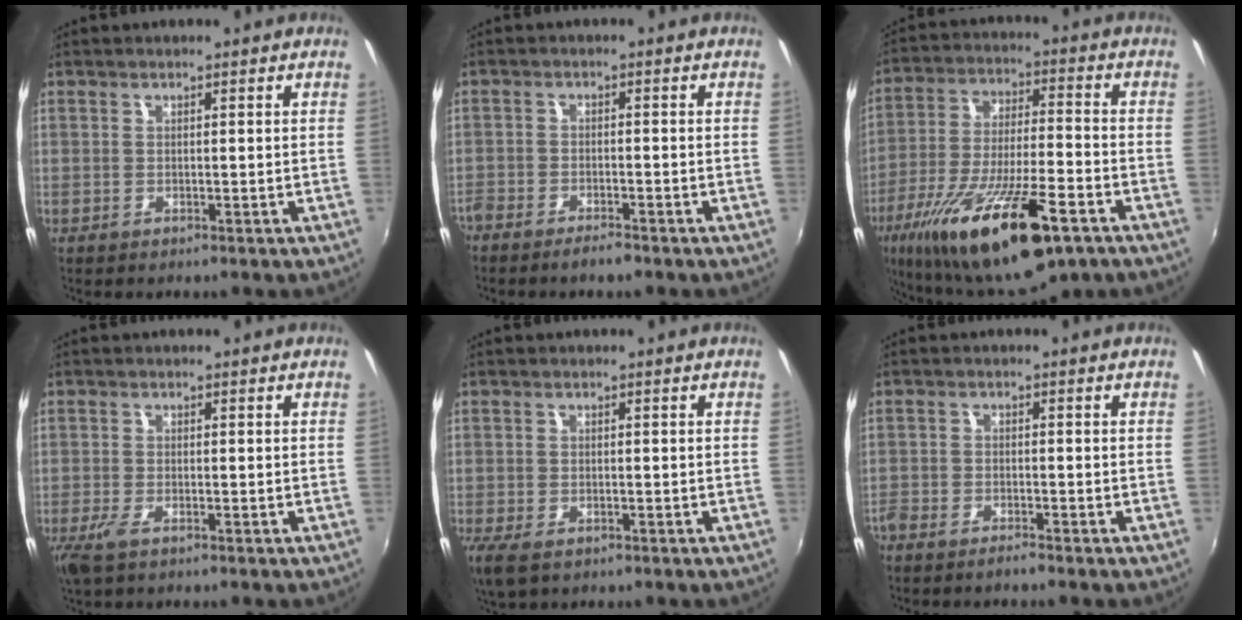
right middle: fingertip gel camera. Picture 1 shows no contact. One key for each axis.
{"total": 5.5, "fx": -4.6, "fy": 1.7, "fz": 2.4, "tx": -0.073, "ty": -0.011, "tz": -0.084}
{"total": 24.7, "fx": -14.7, "fy": 6.9, "fz": 18.6, "tx": -0.357, "ty": -0.056, "tz": -0.242}
{"total": 3.0, "fx": -1.9, "fy": 0.8, "fz": 2.2, "tx": -0.051, "ty": -0.010, "tz": -0.038}
{"total": 4.9, "fx": -3.0, "fy": 2.1, "fz": 3.2, "tx": -0.075, "ty": -0.021, "tz": -0.054}
{"total": 4.1, "fx": -3.7, "fy": 0.8, "fz": 1.5, "tx": -0.052, "ty": -0.013, "tz": -0.074}